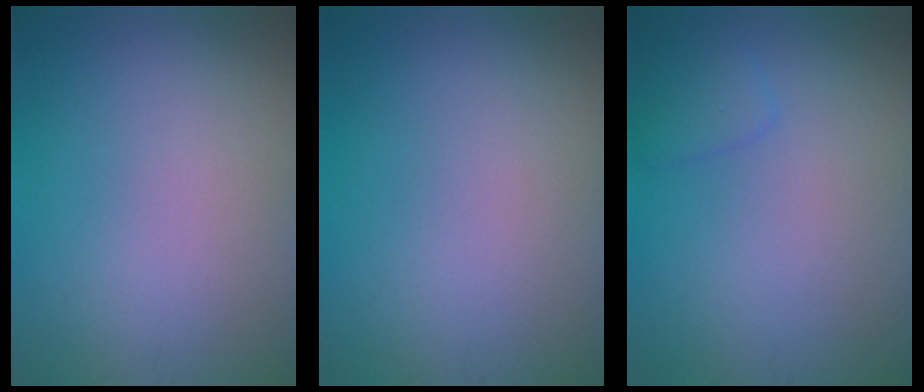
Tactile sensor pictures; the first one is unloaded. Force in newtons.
{"total": 0.0}
{"total": 1.5, "press": 1.5, "slide": 0.0}